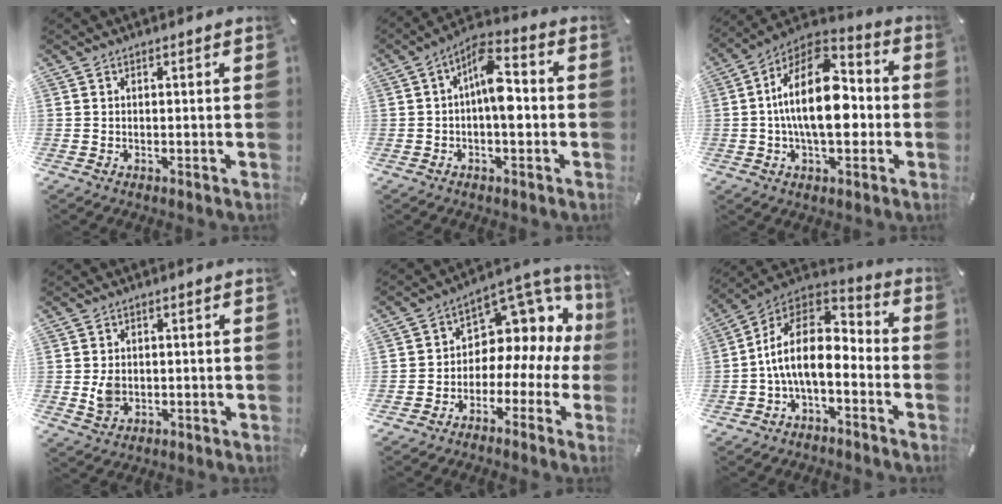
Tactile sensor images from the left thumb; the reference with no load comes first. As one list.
[{"total": 9.9, "force": [-0.7, 4.6, 8.7], "torque": [-0.142, 0.011, -0.011]}, {"total": 18.9, "force": [-0.5, 10.6, 15.7], "torque": [-0.282, -0.002, -0.018]}, {"total": 4.2, "force": [-0.2, 3.3, 2.5], "torque": [-0.043, -0.006, -0.009]}, {"total": 9.5, "force": [2.9, 7.7, 4.8], "torque": [-0.060, -0.044, 0.053]}, {"total": 15.3, "force": [-1.7, 8.8, 12.4], "torque": [-0.245, 0.006, -0.029]}]